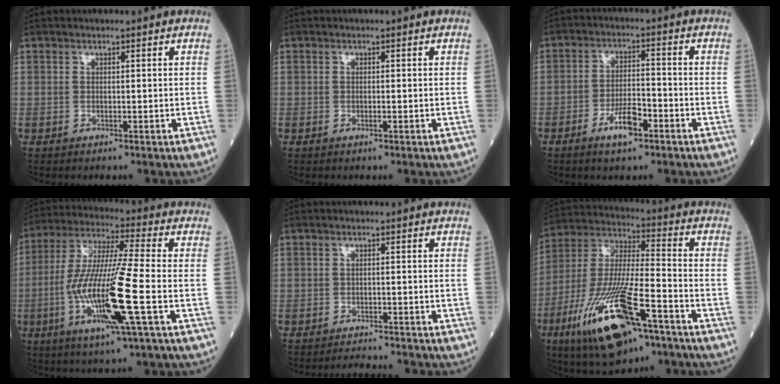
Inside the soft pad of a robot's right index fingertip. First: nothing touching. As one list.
[{"total": 0.0}, {"total": 6.0, "force": [-3.3, 1.7, 4.7], "torque": [-0.089, 0.001, -0.057]}, {"total": 16.0, "force": [-4.4, 0.2, 15.4], "torque": [-0.313, -0.016, -0.087]}, {"total": 3.7, "force": [-3.7, -0.2, 0.1], "torque": [0.000, -0.009, -0.057]}, {"total": 20.4, "force": [-10.7, 4.8, 16.7], "torque": [-0.354, -0.036, -0.186]}]